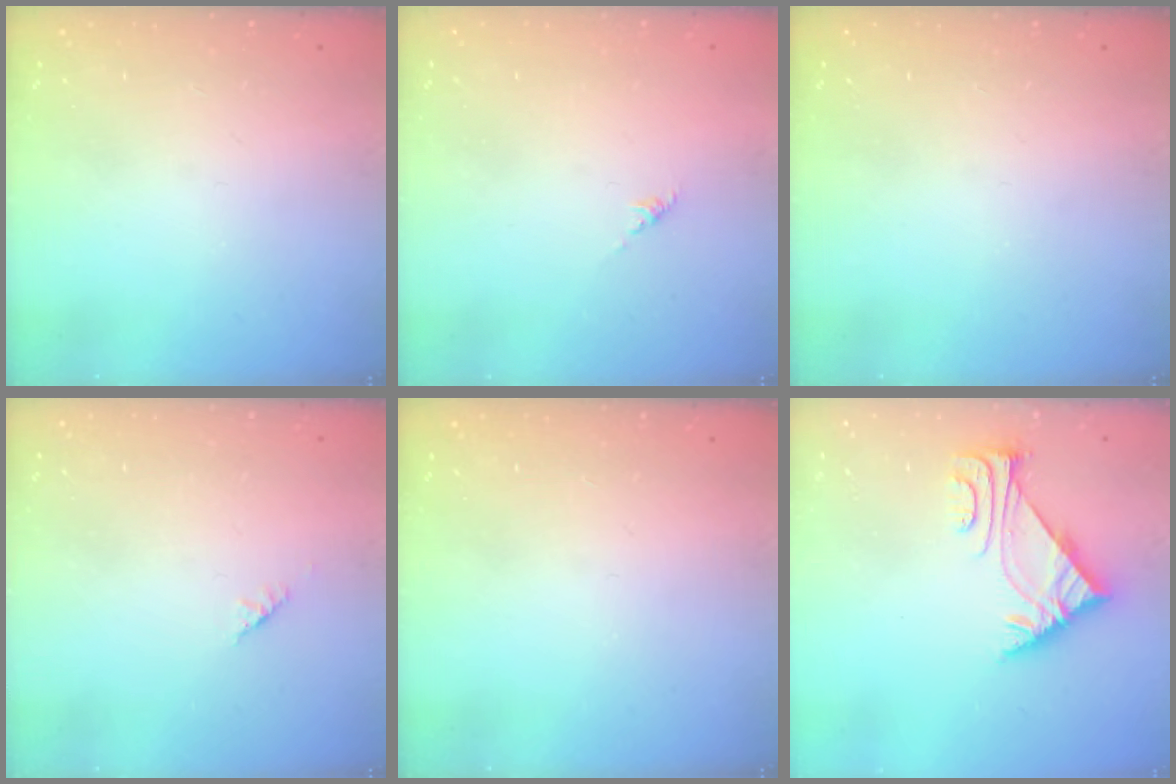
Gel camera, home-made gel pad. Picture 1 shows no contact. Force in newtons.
{"total": 0.0}
{"total": 0.0}
{"total": 1.4, "press": 1.3, "slide": 0.5}
{"total": 0.0}
{"total": 5.4, "press": 5.3, "slide": 1.1}